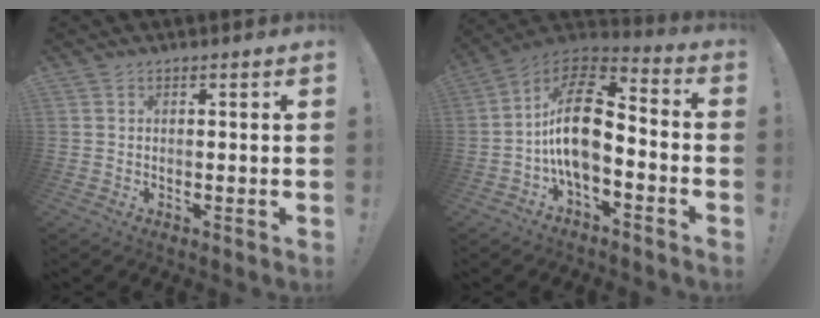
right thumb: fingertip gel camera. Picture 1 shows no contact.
{"total": 16.9, "force": [-2.1, 9.2, 14.1], "torque": [-0.256, 0.024, -0.030]}